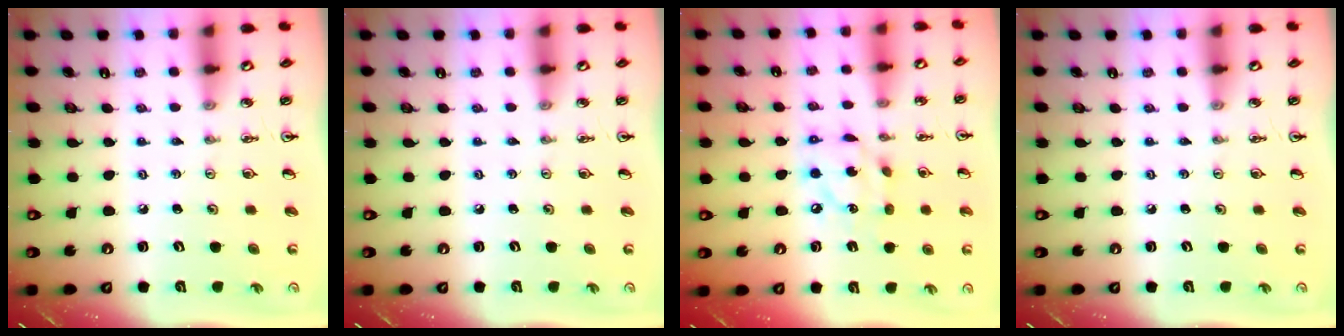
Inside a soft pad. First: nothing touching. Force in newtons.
{"total": 0.0}
{"total": 10.6, "press": 10.6, "slide": 0.6}
{"total": 0.0}